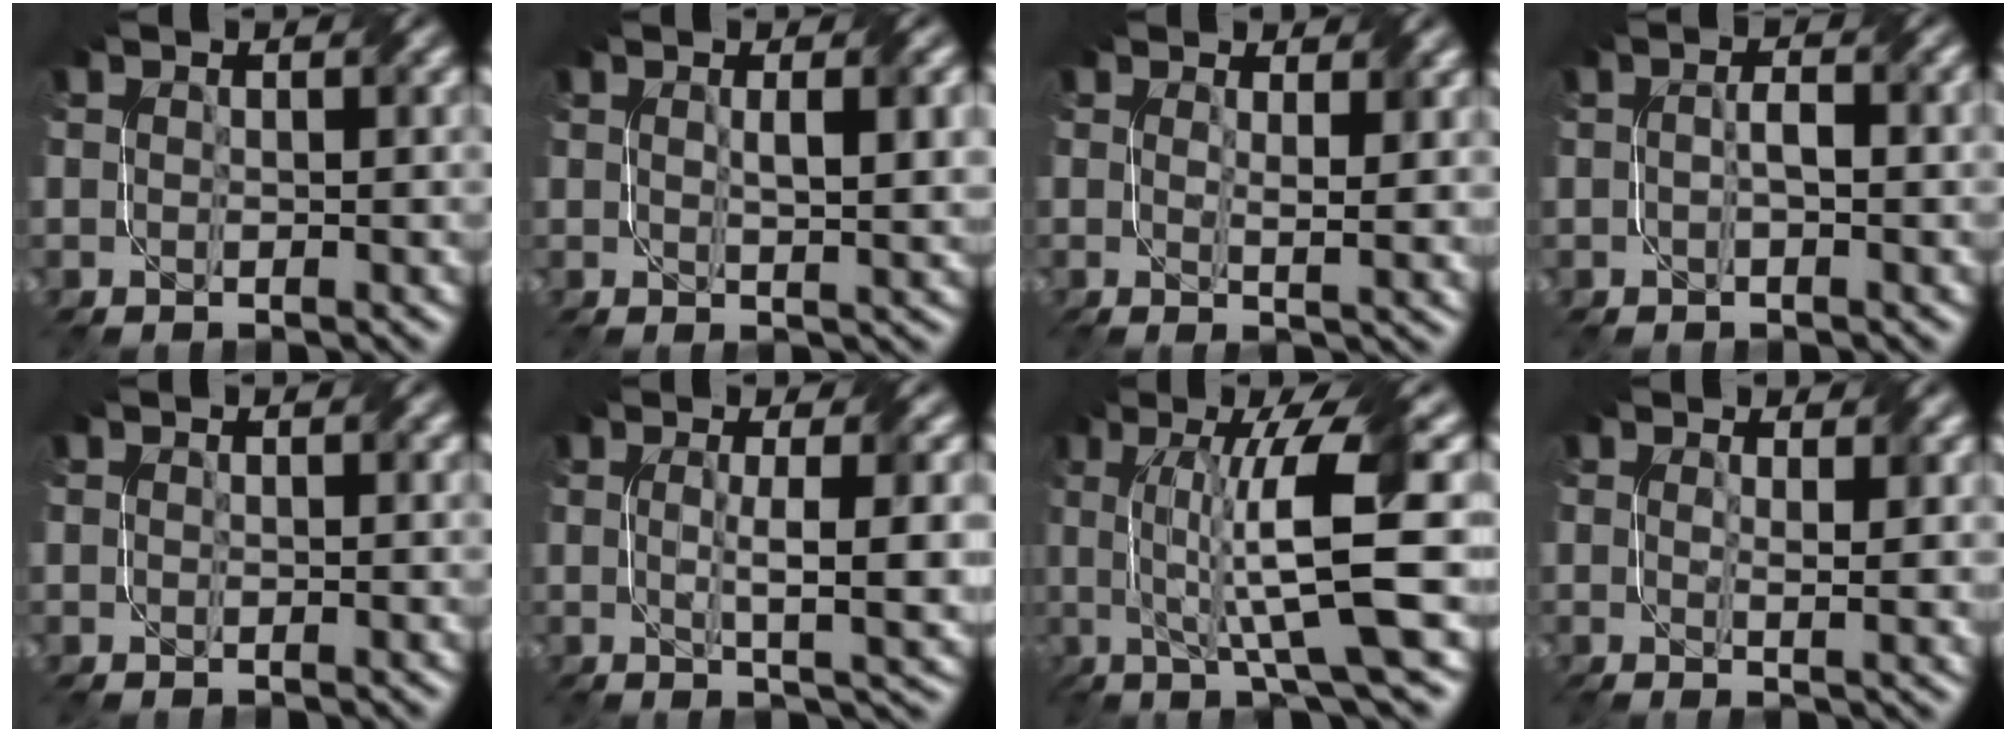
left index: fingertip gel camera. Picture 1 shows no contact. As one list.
[{"total": 3.7, "force": [0.9, 0.8, 3.5], "torque": [-0.055, 0.003, 0.017]}, {"total": 3.0, "force": [1.1, 0.6, 2.8], "torque": [-0.044, -0.007, 0.018]}, {"total": 1.7, "force": [-0.3, 0.5, 1.6], "torque": [-0.032, 0.006, -0.007]}, {"total": 0.0}, {"total": 5.2, "force": [0.3, 0.9, 5.1], "torque": [-0.080, -0.003, 0.006]}, {"total": 10.6, "force": [0.7, 2.0, 10.4], "torque": [-0.153, 0.002, 0.015]}, {"total": 2.6, "force": [1.0, 0.5, 2.3], "torque": [-0.037, -0.006, 0.017]}]